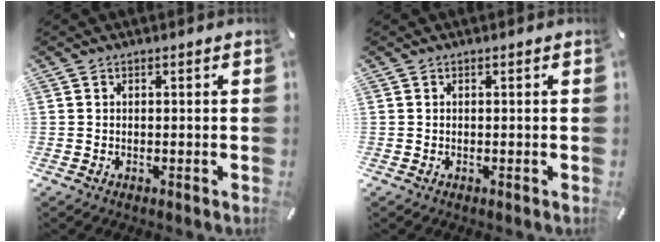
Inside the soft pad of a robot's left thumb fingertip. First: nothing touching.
{"total": 0.0}